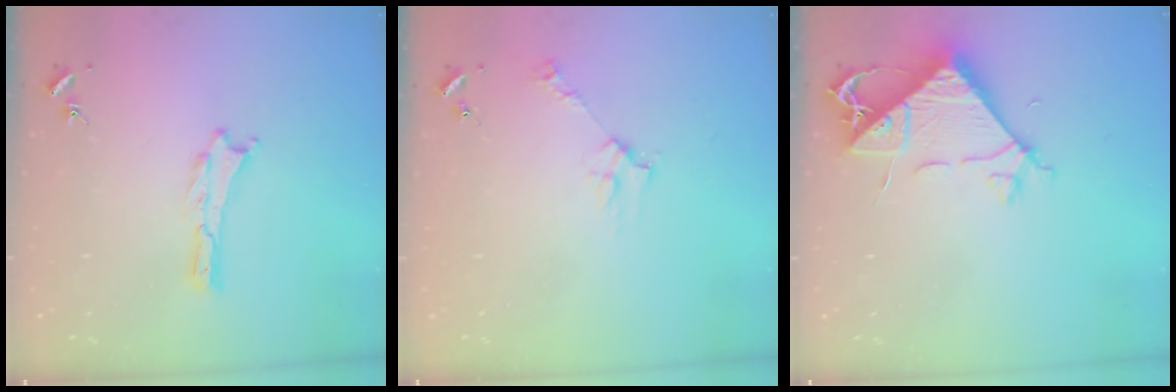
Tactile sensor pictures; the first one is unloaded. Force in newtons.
{"total": 3.5, "press": 3.5, "slide": 0.4}
{"total": 7.2, "press": 7.1, "slide": 1.2}